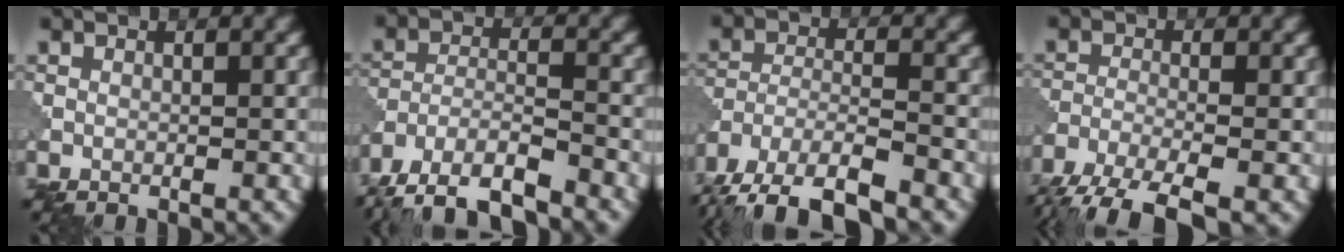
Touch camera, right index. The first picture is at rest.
{"total": 8.2, "force": [-6.8, 2.6, 3.7], "torque": [-0.059, -0.014, -0.122]}
{"total": 9.4, "force": [-7.5, 3.2, 4.7], "torque": [-0.081, -0.020, -0.130]}
{"total": 6.6, "force": [-5.0, 1.6, 4.1], "torque": [-0.076, -0.013, -0.099]}